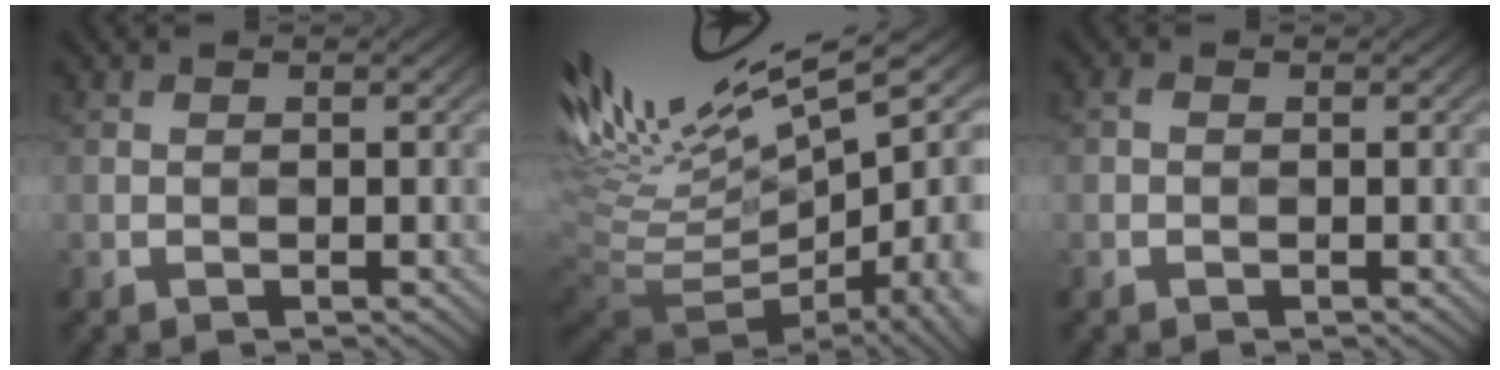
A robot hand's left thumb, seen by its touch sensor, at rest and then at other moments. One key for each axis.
{"total": 14.9, "fx": 3.5, "fy": 5.1, "fz": 13.5, "tx": -0.187, "ty": 0.010, "tz": 0.112}
{"total": 0.5, "fx": -0.1, "fy": 0.4, "fz": 0.4, "tx": -0.004, "ty": 0.002, "tz": -0.004}